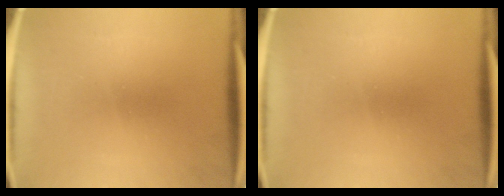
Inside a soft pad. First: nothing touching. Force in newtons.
{"total": 0.0}